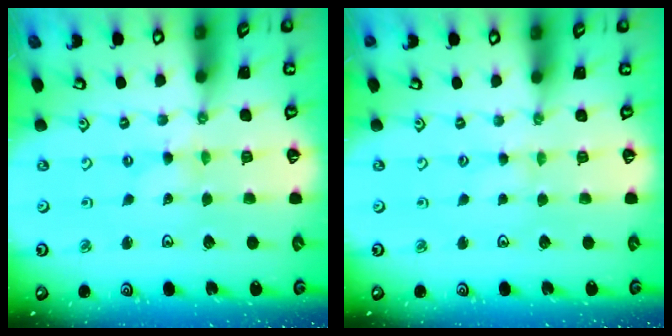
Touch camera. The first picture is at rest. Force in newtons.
{"total": 2.0, "press": 1.9, "slide": 0.4}